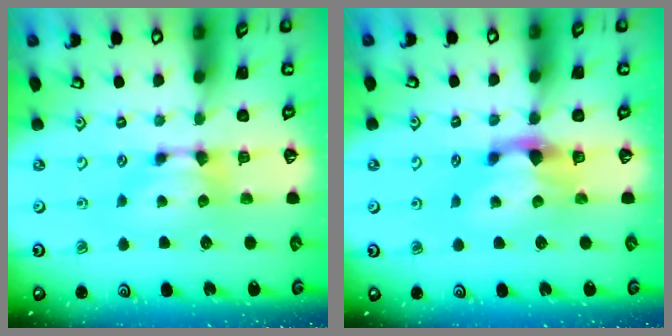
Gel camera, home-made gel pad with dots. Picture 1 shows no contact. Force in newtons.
{"total": 2.2, "press": 1.8, "slide": 1.3}